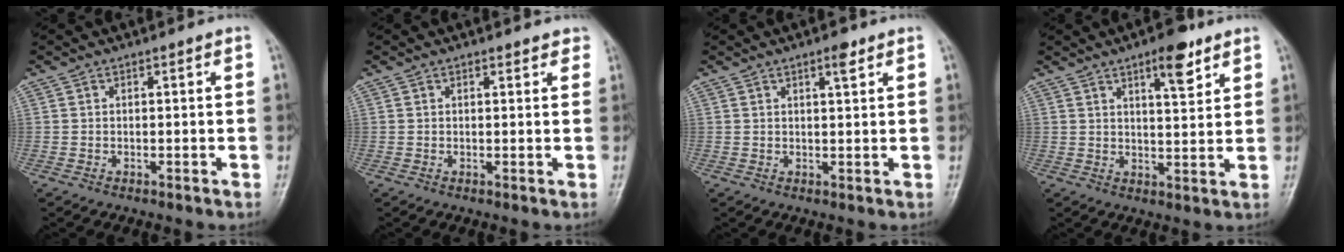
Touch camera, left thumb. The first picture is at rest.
{"total": 1.8, "force": [1.5, 0.8, 0.8], "torque": [0.006, -0.002, 0.012]}
{"total": 2.7, "force": [1.6, 0.7, 2.0], "torque": [-0.027, -0.009, 0.024]}
{"total": 7.3, "force": [4.5, 2.3, 5.3], "torque": [-0.065, -0.025, 0.063]}